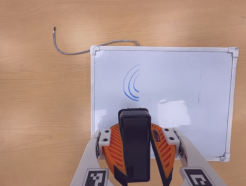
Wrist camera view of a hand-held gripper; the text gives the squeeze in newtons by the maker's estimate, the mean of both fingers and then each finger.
{"total": 10.9, "left": 9.7, "right": 12.0}